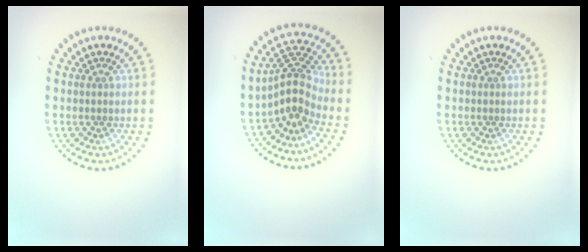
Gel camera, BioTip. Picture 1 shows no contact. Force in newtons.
{"total": 3.9, "press": 2.9, "slide": 2.7}
{"total": 0.0}